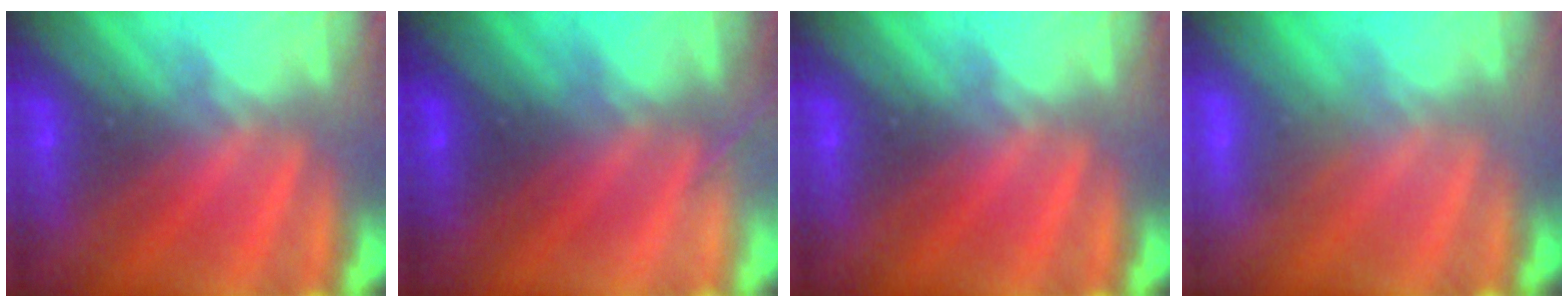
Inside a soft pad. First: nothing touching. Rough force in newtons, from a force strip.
{"total": 1.4}
{"total": 0.0}
{"total": 2.9}